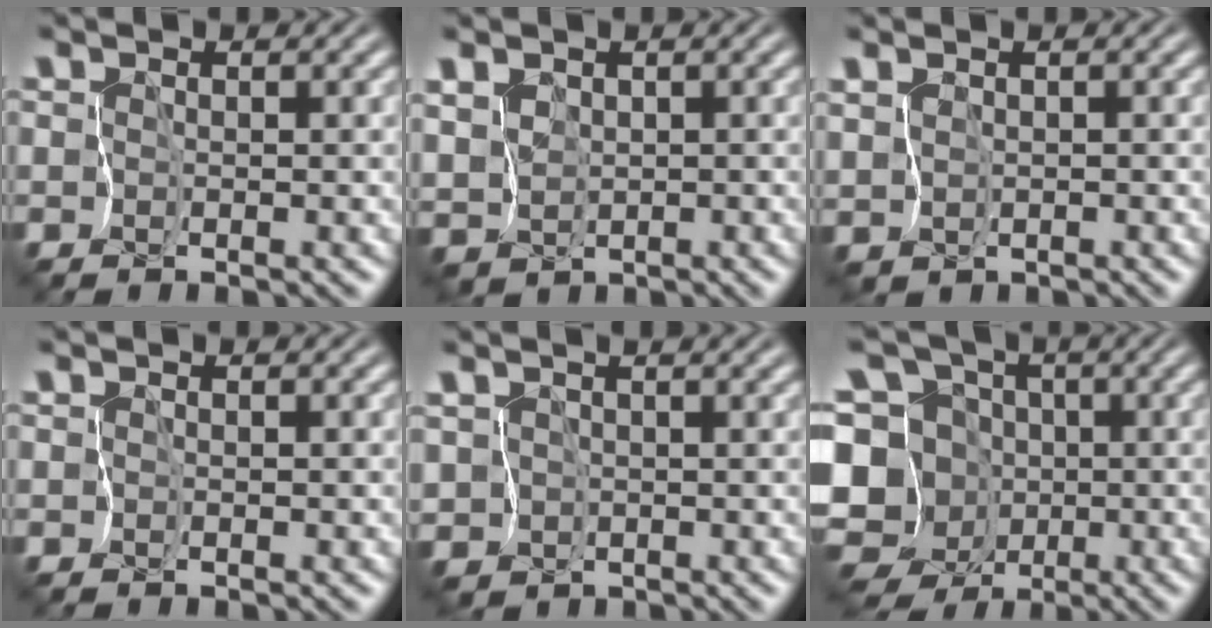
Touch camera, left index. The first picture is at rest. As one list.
[{"total": 2.8, "force": [0.5, 2.5, 1.1], "torque": [-0.046, 0.008, 0.007]}, {"total": 0.7, "force": [0.2, 0.6, 0.0], "torque": [-0.011, -0.001, 0.008]}, {"total": 0.0}, {"total": 1.4, "force": [0.2, 1.4, 0.3], "torque": [-0.013, 0.005, 0.004]}, {"total": 9.9, "force": [-3.3, 8.3, 4.2], "torque": [-0.104, 0.016, -0.067]}]